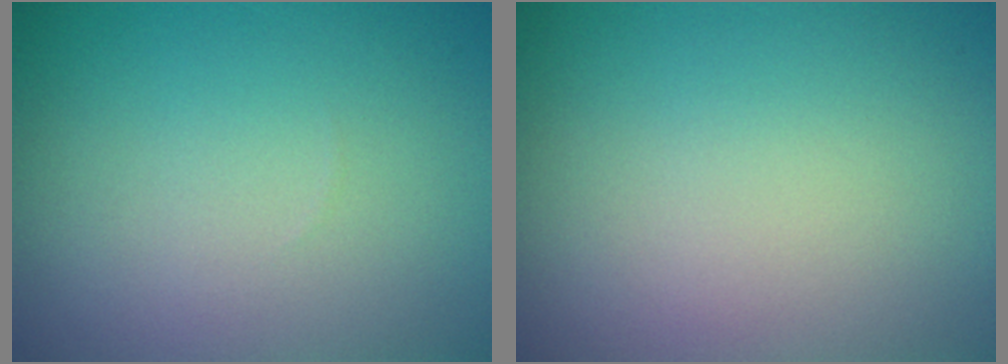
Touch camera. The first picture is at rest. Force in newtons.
{"total": 0.0}